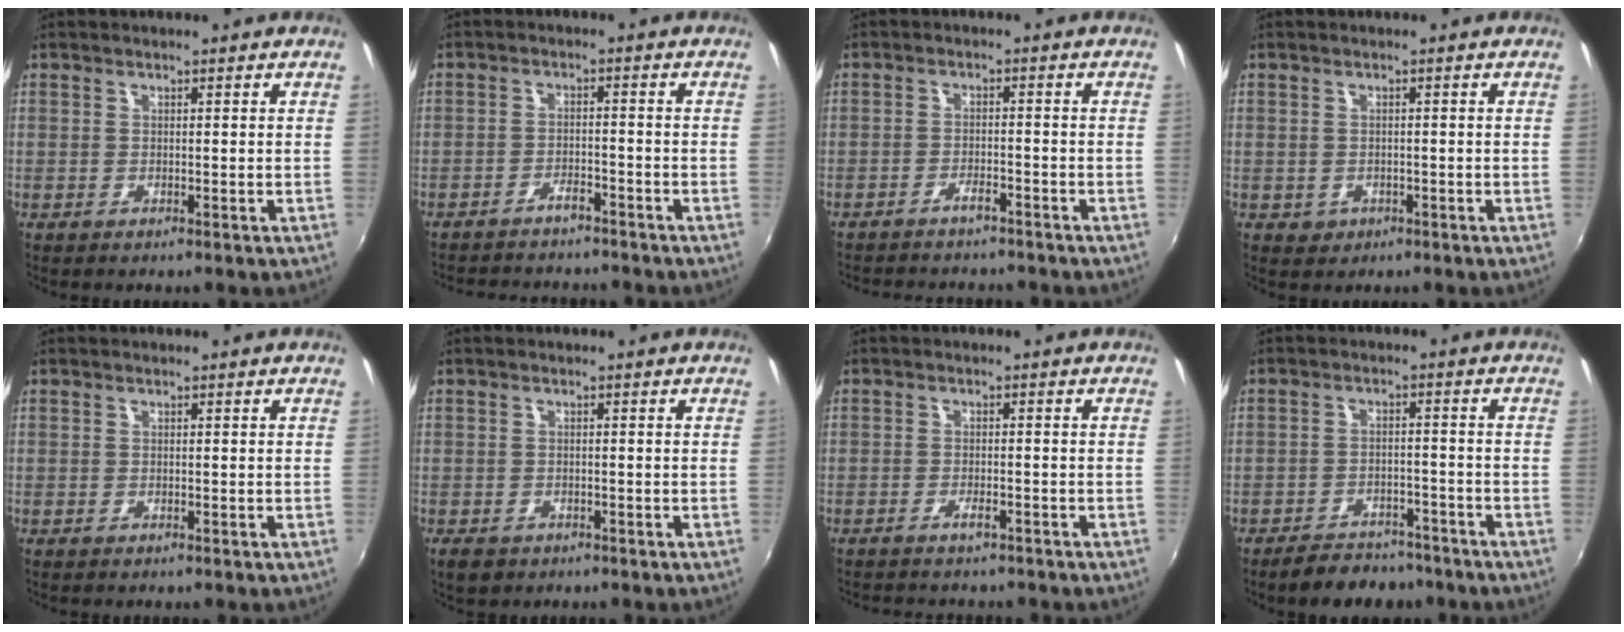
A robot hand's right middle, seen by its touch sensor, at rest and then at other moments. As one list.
[{"total": 8.8, "force": [-8.0, 2.2, 3.0], "torque": [-0.076, 0.001, -0.113]}, {"total": 7.3, "force": [-6.6, 1.8, 2.5], "torque": [-0.067, -0.004, -0.095]}, {"total": 2.1, "force": [-0.6, 1.9, 0.6], "torque": [-0.015, -0.003, -0.004]}, {"total": 0.0}, {"total": 3.4, "force": [-2.1, 2.2, 1.5], "torque": [-0.038, -0.009, -0.033]}, {"total": 2.7, "force": [-2.3, 0.6, 1.1], "torque": [-0.030, 0.000, -0.037]}, {"total": 9.3, "force": [-7.7, 4.0, 3.2], "torque": [-0.076, 0.011, -0.104]}]